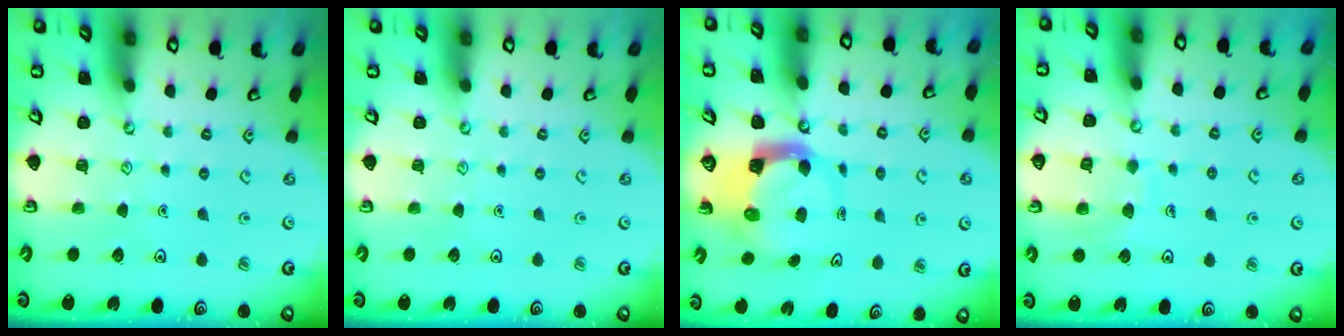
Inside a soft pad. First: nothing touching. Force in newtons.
{"total": 0.0}
{"total": 3.9, "press": 3.9, "slide": 0.6}
{"total": 7.3, "press": 7.3, "slide": 0.7}